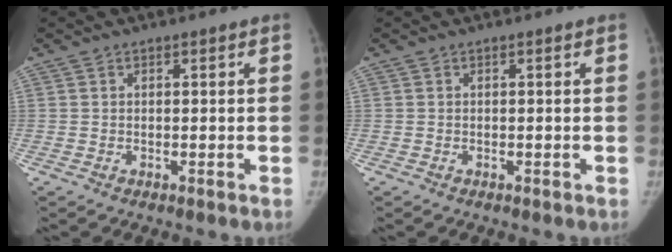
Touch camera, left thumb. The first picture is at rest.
{"total": 0.0}